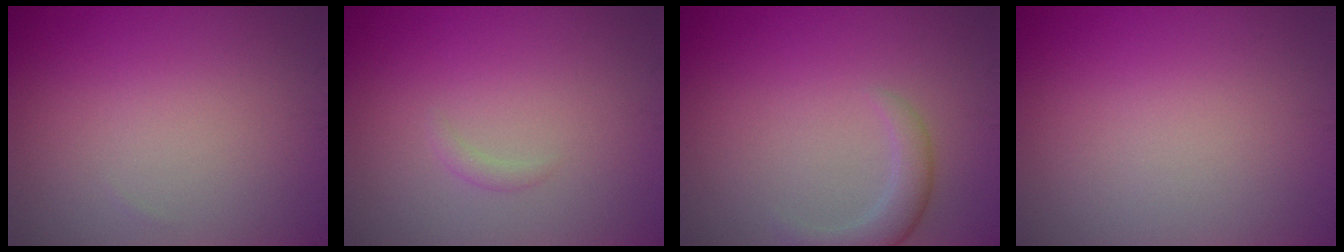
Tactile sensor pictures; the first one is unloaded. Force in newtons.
{"total": 0.7, "press": 0.7, "slide": 0.0}
{"total": 2.5, "press": 2.5, "slide": 0.2}
{"total": 0.0}